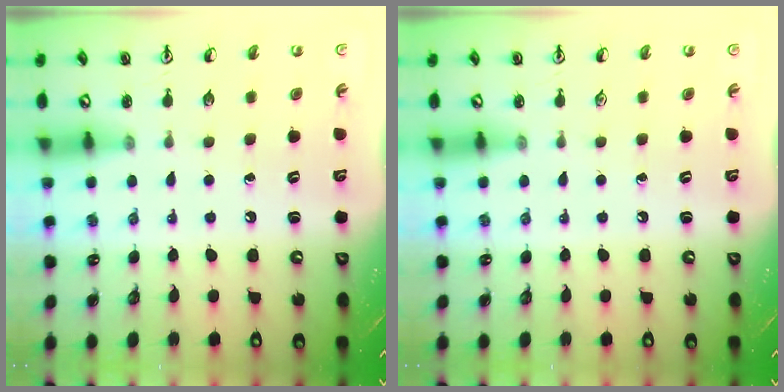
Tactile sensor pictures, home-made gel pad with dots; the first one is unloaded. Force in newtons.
{"total": 0.0}